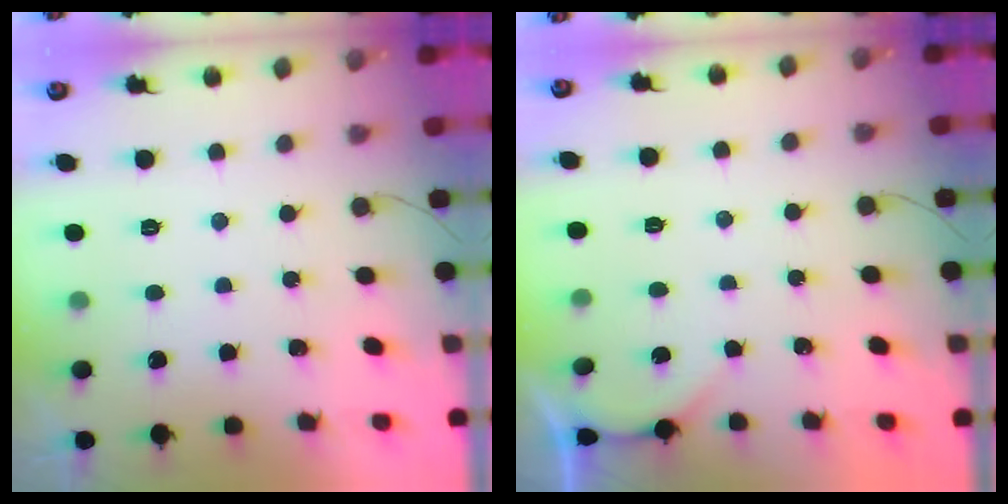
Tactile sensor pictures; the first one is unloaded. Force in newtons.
{"total": 0.0}